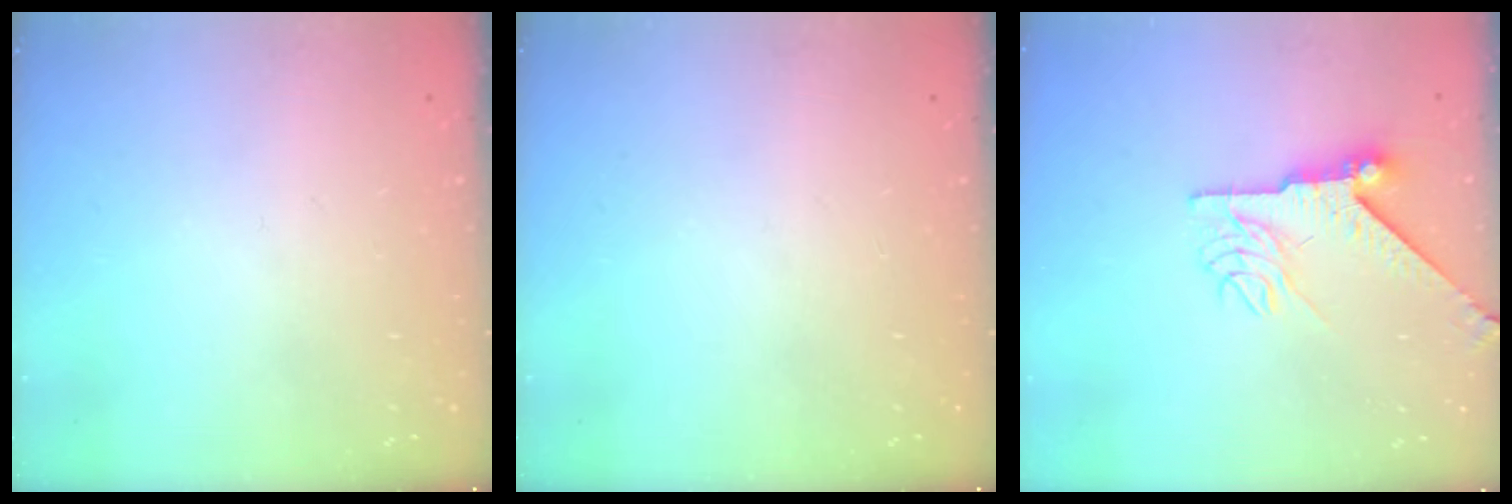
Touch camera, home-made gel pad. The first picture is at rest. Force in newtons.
{"total": 0.0}
{"total": 8.3, "press": 8.2, "slide": 0.9}